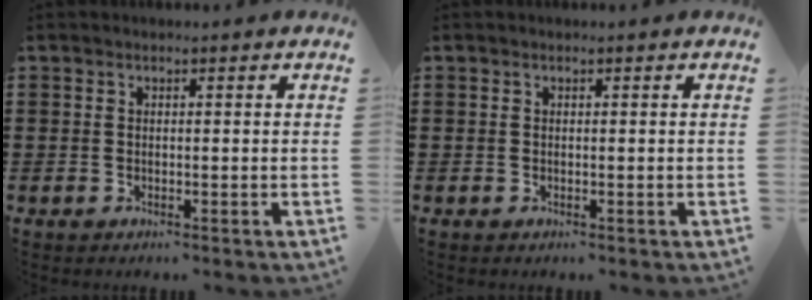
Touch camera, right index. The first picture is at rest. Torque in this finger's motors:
{"motor_torque": [1.07, 1.07, 0.00, 0.00]}